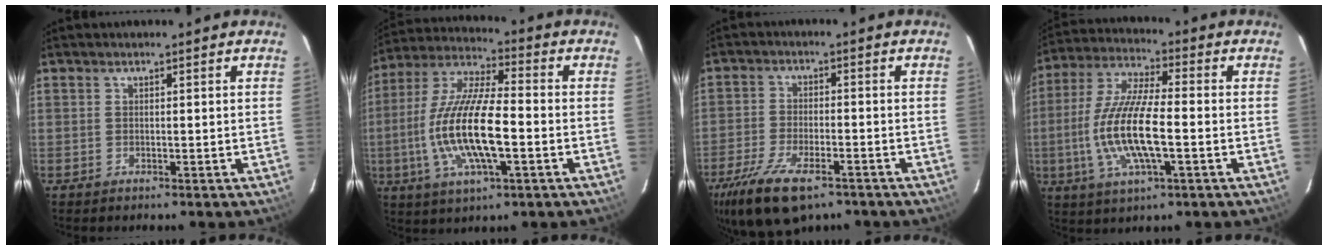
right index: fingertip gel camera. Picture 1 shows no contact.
{"total": 16.8, "force": [-3.5, 4.7, 15.8], "torque": [-0.317, -0.007, -0.067]}
{"total": 14.6, "force": [-9.6, 5.9, 9.3], "torque": [-0.210, -0.037, -0.171]}
{"total": 14.6, "force": [-2.8, 3.9, 13.8], "torque": [-0.285, -0.006, -0.055]}